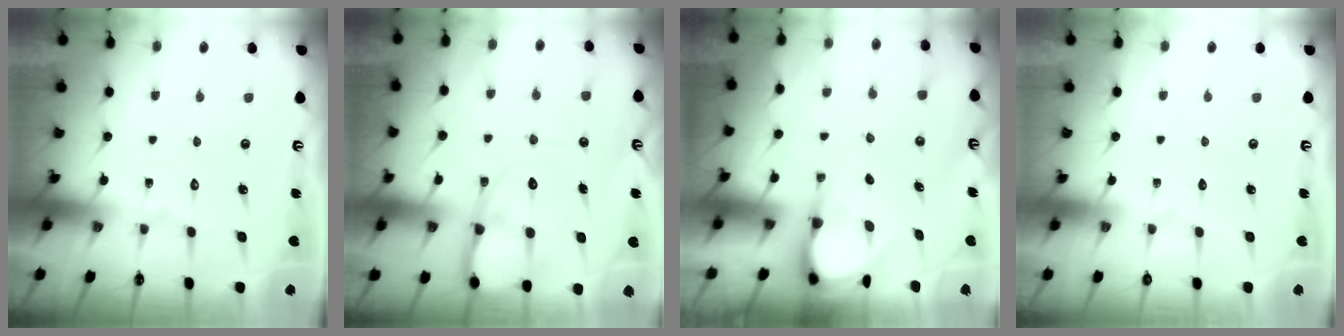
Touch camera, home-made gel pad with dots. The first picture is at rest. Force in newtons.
{"total": 11.4, "press": 11.3, "slide": 1.1}
{"total": 3.8, "press": 3.8, "slide": 0.2}
{"total": 0.0}